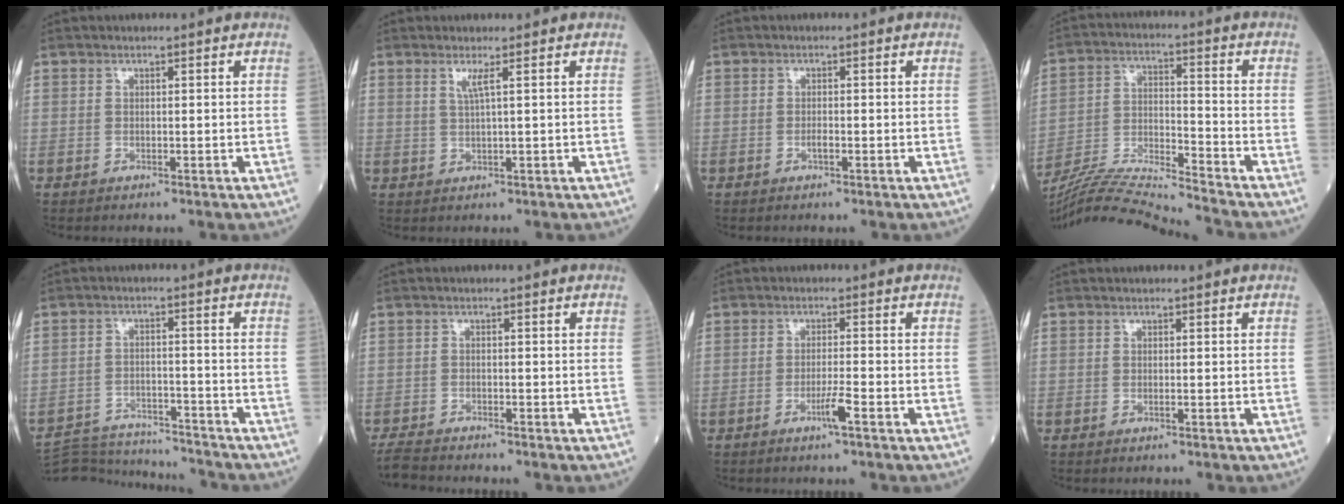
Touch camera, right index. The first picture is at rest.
{"total": 1.8, "force": [0.8, -0.5, 1.5], "torque": [-0.035, -0.005, 0.018]}
{"total": 0.9, "force": [-0.4, 0.2, 0.8], "torque": [-0.017, 0.001, -0.008]}
{"total": 15.0, "force": [-14.2, -2.0, 4.3], "torque": [-0.075, 0.003, -0.253]}
{"total": 14.4, "force": [-14.1, 1.5, 2.7], "torque": [-0.052, 0.006, -0.207]}
{"total": 3.9, "force": [-3.8, 0.2, 0.9], "torque": [-0.017, -0.016, -0.067]}
{"total": 2.9, "force": [-1.6, -0.4, 2.4], "torque": [-0.047, -0.004, -0.033]}
{"total": 0.0}